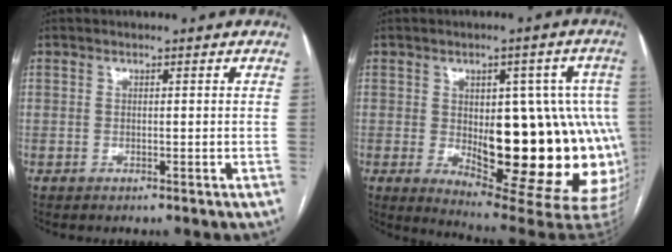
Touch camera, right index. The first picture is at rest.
{"total": 21.7, "force": [-2.2, 7.6, 20.3], "torque": [-0.182, 0.018, -0.002]}